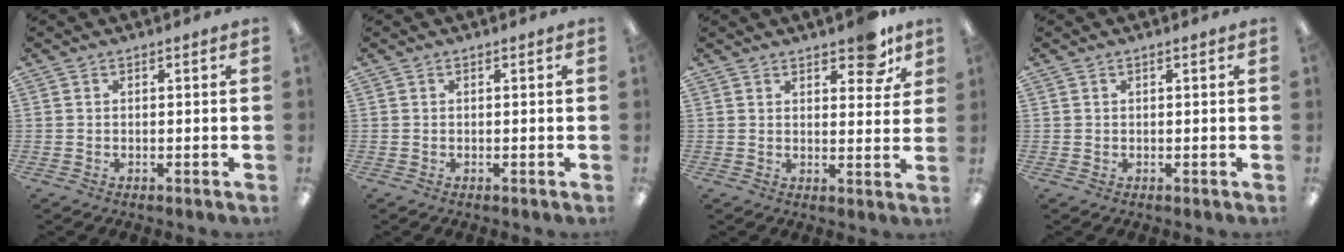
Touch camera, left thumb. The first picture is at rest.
{"total": 0.0}
{"total": 7.8, "force": [5.5, 3.3, 4.5], "torque": [-0.036, -0.033, 0.088]}
{"total": 0.0}